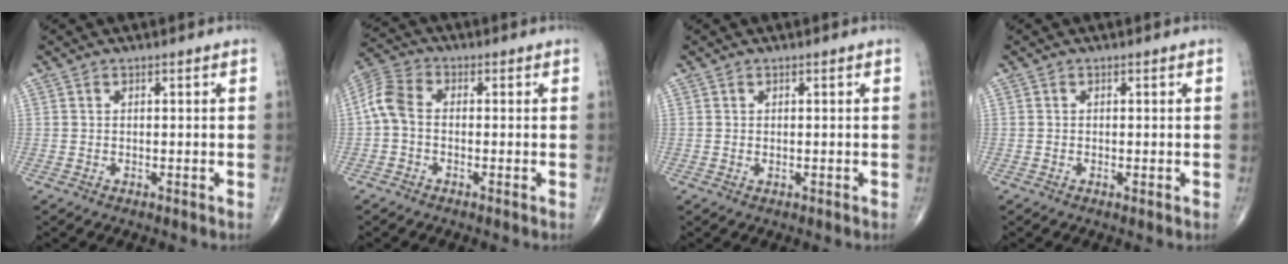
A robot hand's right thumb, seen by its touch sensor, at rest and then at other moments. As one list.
[{"total": 6.0, "force": [-0.6, 4.0, 4.5], "torque": [-0.094, 0.017, -0.027]}, {"total": 0.0}, {"total": 0.5, "force": [-0.1, 0.2, 0.5], "torque": [-0.012, -0.003, -0.004]}]